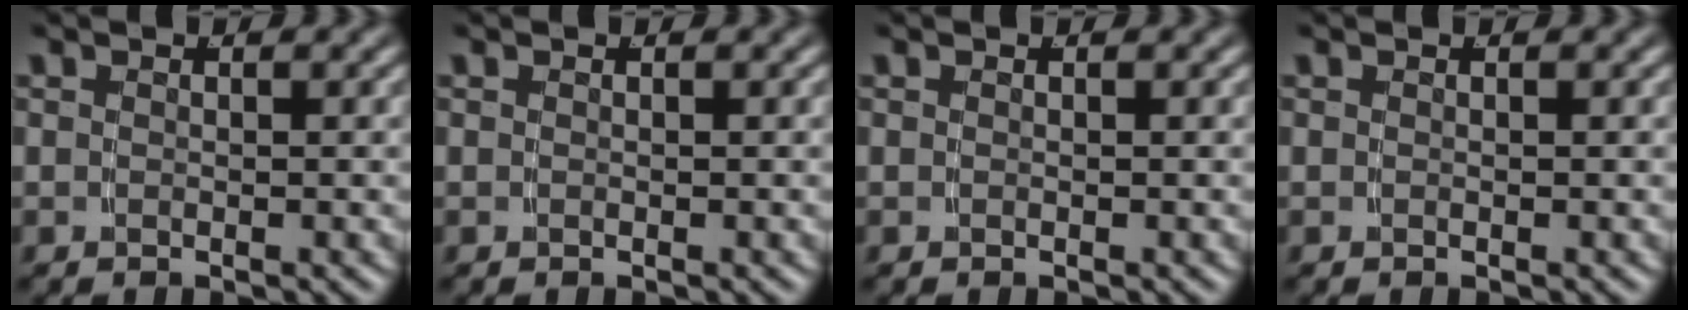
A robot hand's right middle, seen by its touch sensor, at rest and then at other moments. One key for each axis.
{"total": 0.0}
{"total": 0.0}
{"total": 0.0}